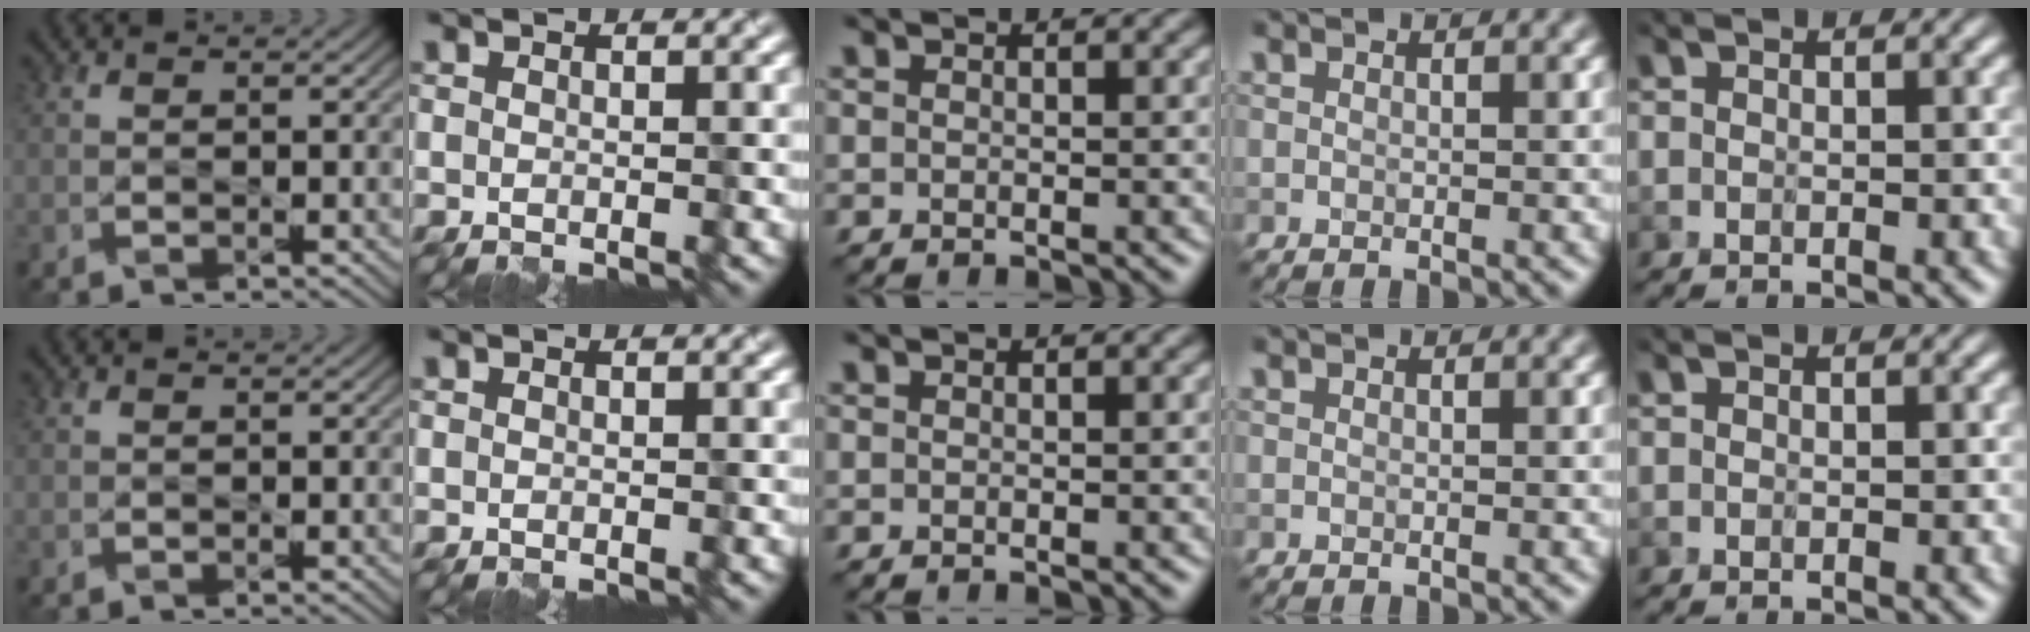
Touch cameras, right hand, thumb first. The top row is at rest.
{}